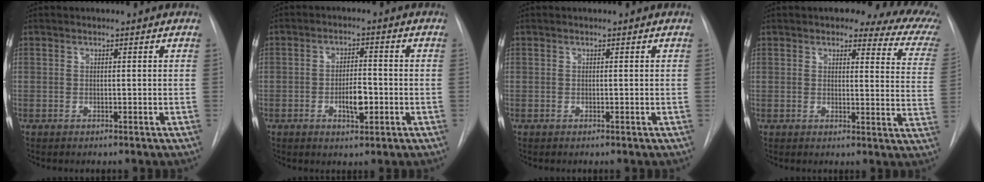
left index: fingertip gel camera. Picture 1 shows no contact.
{"total": 4.8, "force": [-1.5, 1.7, 4.3], "torque": [-0.070, 0.001, -0.021]}
{"total": 0.0}
{"total": 12.1, "force": [8.7, 3.9, 7.4], "torque": [-0.066, -0.013, 0.070]}